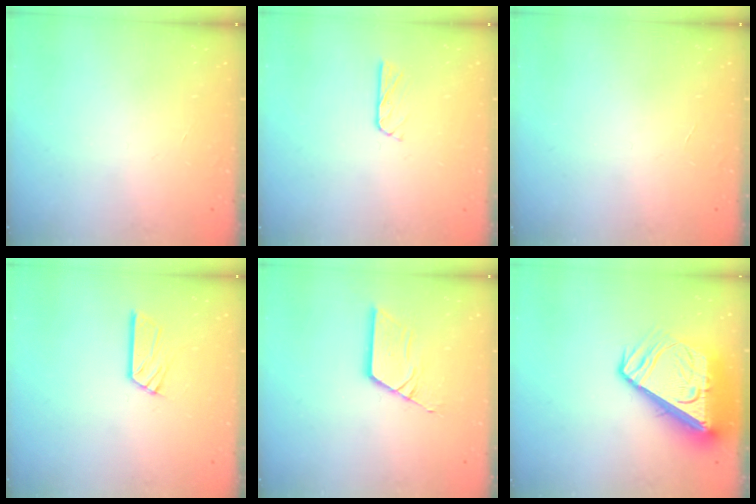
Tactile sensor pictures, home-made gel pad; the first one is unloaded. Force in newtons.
{"total": 3.7, "press": 3.6, "slide": 0.4}
{"total": 0.0}
{"total": 9.0, "press": 9.0, "slide": 0.8}
{"total": 8.4, "press": 8.3, "slide": 0.7}
{"total": 15.3, "press": 15.3, "slide": 1.6}